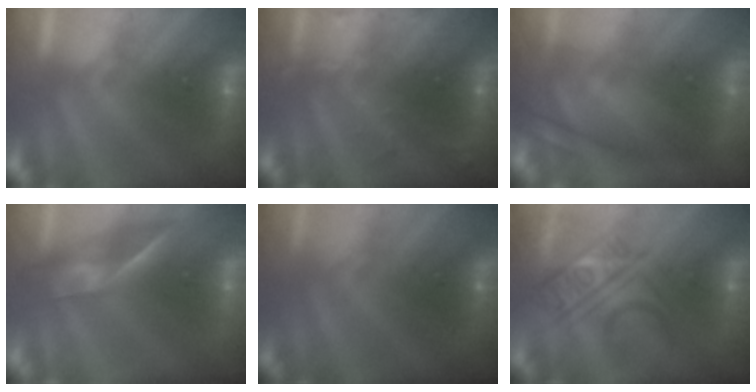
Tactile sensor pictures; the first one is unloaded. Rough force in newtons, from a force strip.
{"total": 2.9}
{"total": 7.3}
{"total": 2.6}
{"total": 1.8}
{"total": 2.4}